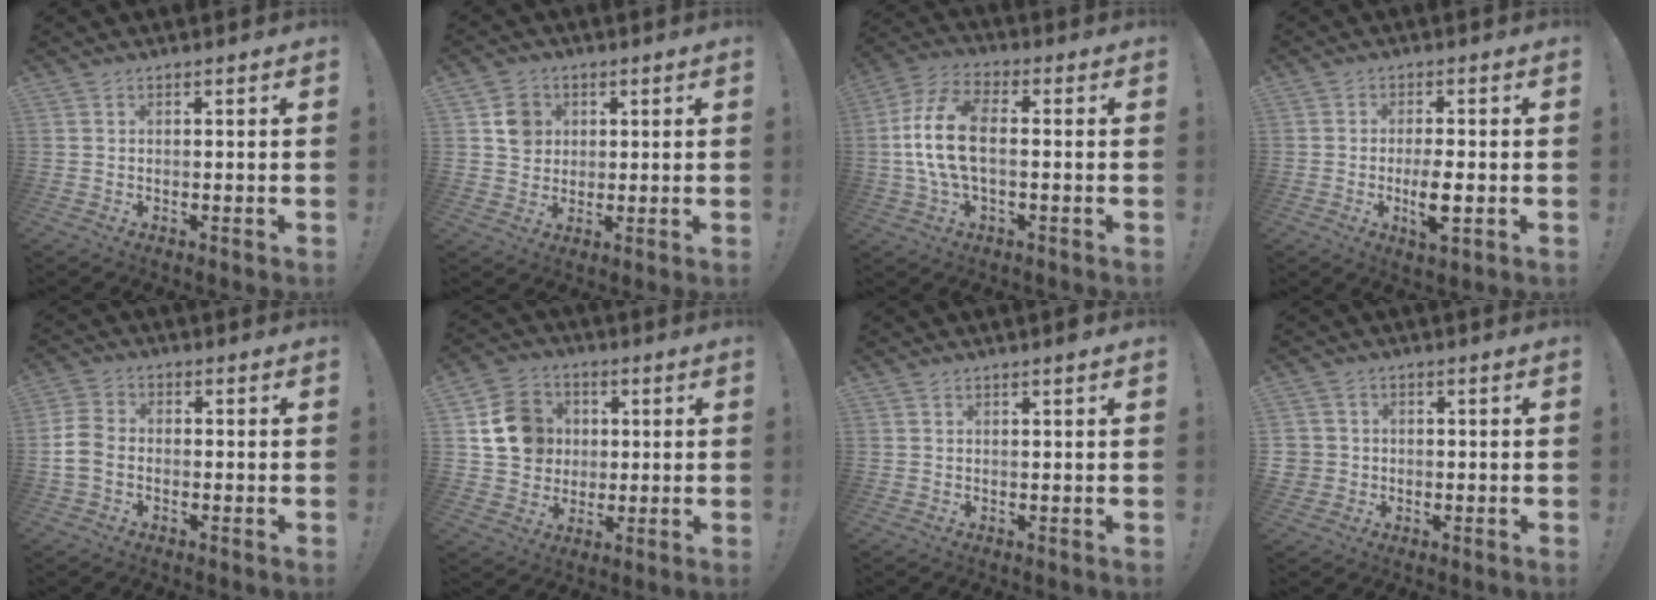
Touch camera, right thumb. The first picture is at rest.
{"total": 6.4, "force": [1.9, 5.9, 1.7], "torque": [-0.015, -0.003, 0.037]}
{"total": 13.2, "force": [-0.3, 6.7, 11.3], "torque": [-0.244, 0.011, -0.004]}
{"total": 6.2, "force": [-1.7, 2.7, 5.3], "torque": [-0.089, 0.001, -0.029]}
{"total": 7.1, "force": [-1.9, 5.0, 4.7], "torque": [-0.114, 0.011, -0.032]}
{"total": 12.9, "force": [2.2, 11.8, 4.9], "torque": [-0.058, 0.004, 0.053]}
{"total": 1.0, "force": [0.6, -0.2, 0.8], "torque": [-0.009, -0.002, 0.008]}
{"total": 3.5, "force": [-0.2, 3.4, 0.9], "torque": [-0.020, 0.009, -0.001]}